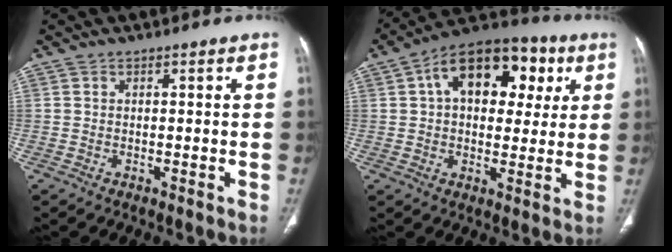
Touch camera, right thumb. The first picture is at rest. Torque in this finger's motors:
{"motor_torque": [1.21, 3.80, 1.43, 0.25, 0.11]}